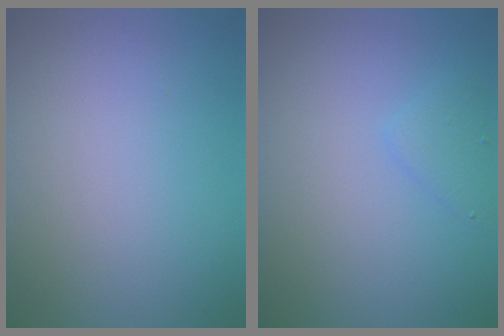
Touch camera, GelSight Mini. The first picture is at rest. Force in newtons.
{"total": 1.4, "press": 1.4, "slide": 0.1}